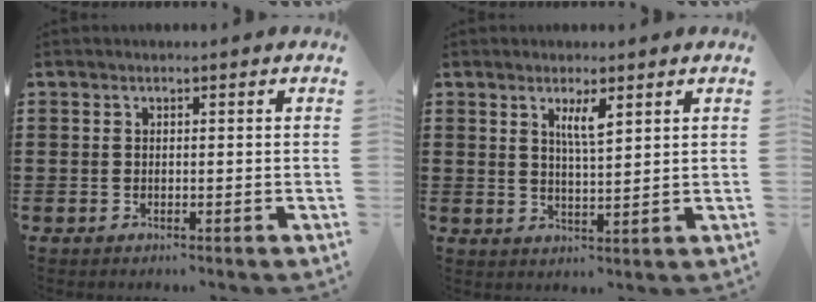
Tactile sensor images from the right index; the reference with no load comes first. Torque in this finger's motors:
{"motor_torque": [0.12, -0.09, 0.13, 0.09]}